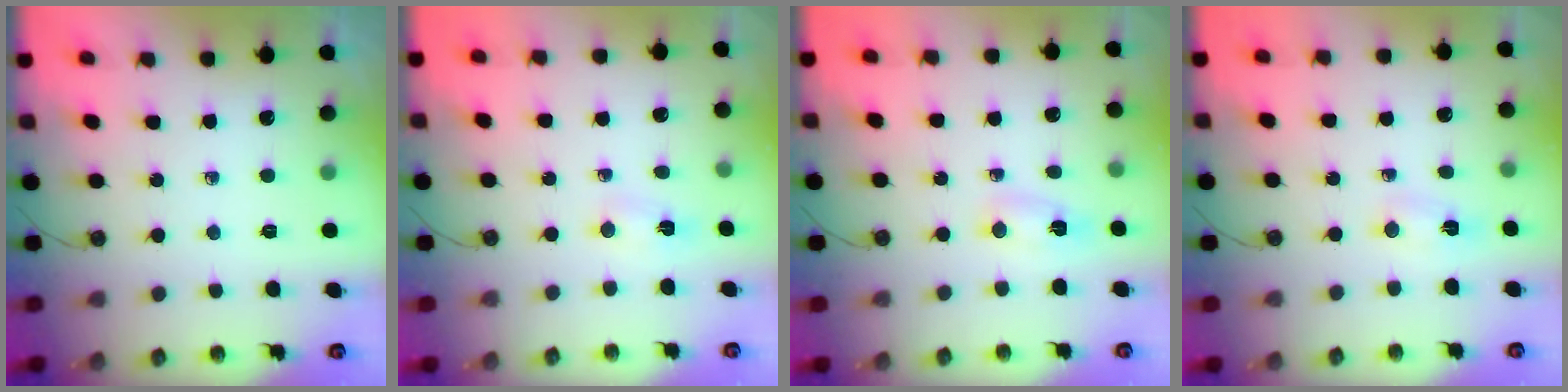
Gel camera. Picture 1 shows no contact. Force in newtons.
{"total": 2.1, "press": 1.8, "slide": 1.0}
{"total": 2.6, "press": 2.3, "slide": 1.1}
{"total": 12.2, "press": 3.1, "slide": 11.8}